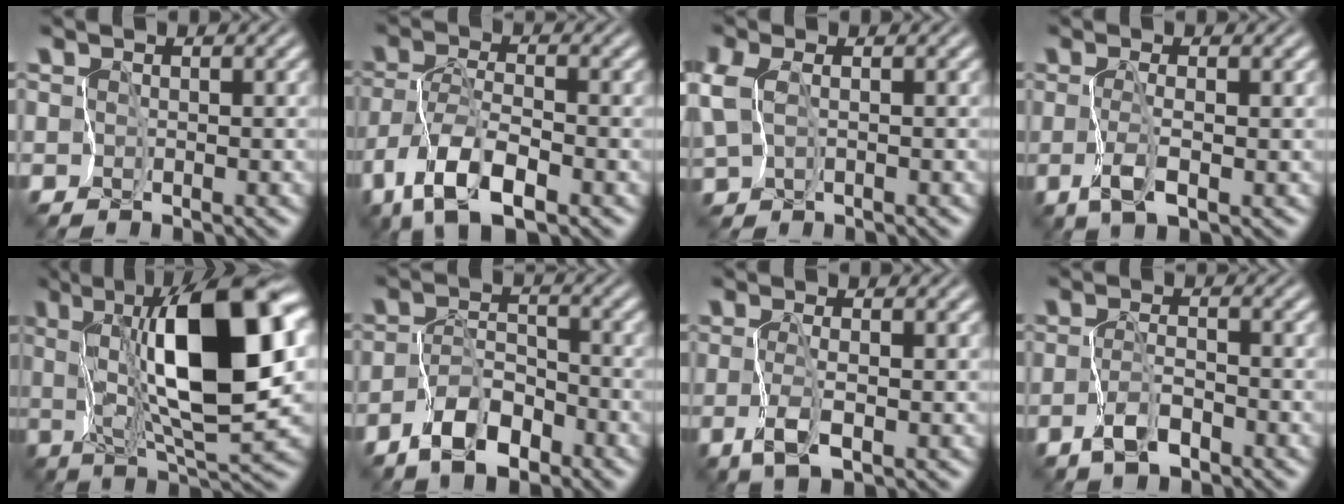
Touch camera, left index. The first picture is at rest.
{"total": 6.3, "force": [-3.7, 2.1, 4.7], "torque": [-0.093, 0.002, -0.071]}
{"total": 2.3, "force": [0.3, 1.4, 1.8], "torque": [-0.054, -0.005, 0.007]}
{"total": 1.8, "force": [-0.2, -0.1, 1.8], "torque": [-0.045, 0.003, -0.003]}
{"total": 12.7, "force": [3.5, 3.2, 11.7], "torque": [-0.178, 0.013, 0.062]}
{"total": 4.0, "force": [-2.6, 1.8, 2.4], "torque": [-0.042, 0.008, -0.049]}
{"total": 2.1, "force": [-0.2, 0.3, 2.1], "torque": [-0.049, 0.001, 0.000]}
{"total": 1.8, "force": [-1.0, 0.6, 1.4], "torque": [-0.029, 0.009, -0.020]}